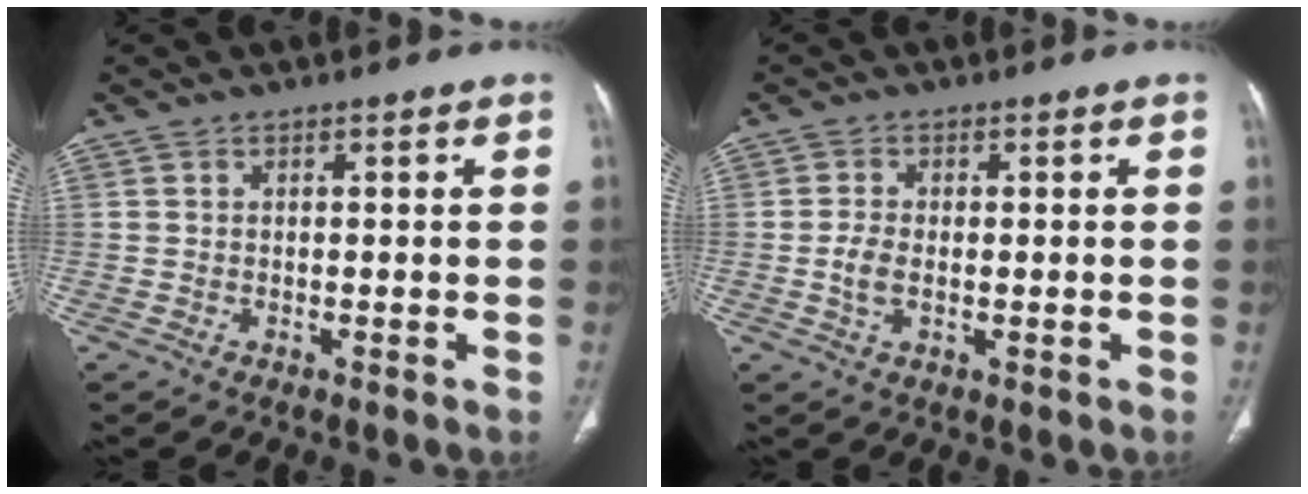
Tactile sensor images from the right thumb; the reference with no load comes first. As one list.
[{"total": 3.4, "force": [-0.3, 2.0, 2.8], "torque": [-0.064, 0.002, -0.007]}]